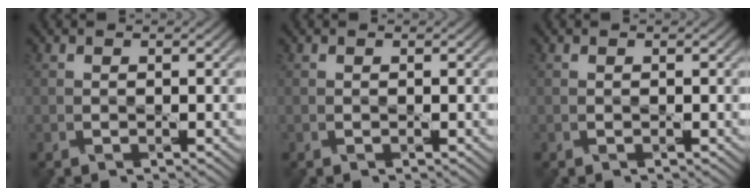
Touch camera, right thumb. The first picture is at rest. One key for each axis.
{"total": 0.0}
{"total": 0.0}